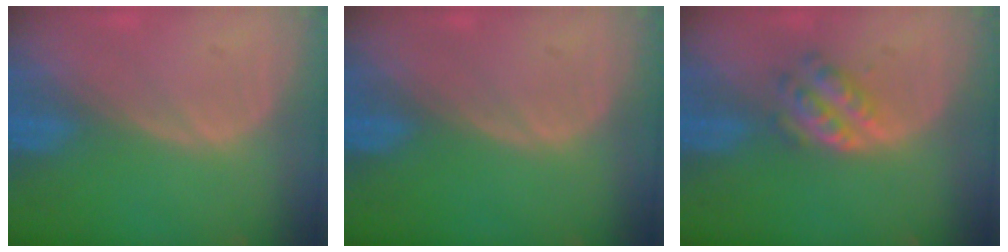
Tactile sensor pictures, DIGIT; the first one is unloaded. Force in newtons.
{"total": 0.0}
{"total": 4.3, "press": 4.3, "slide": 0.6}